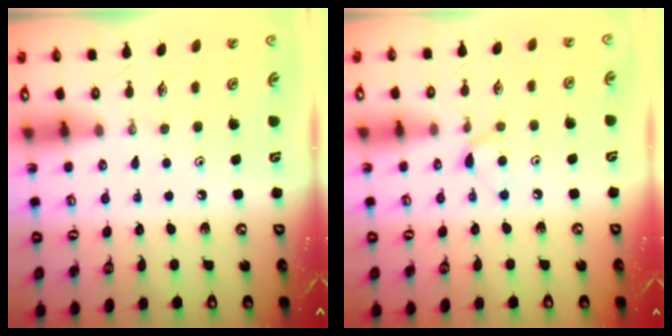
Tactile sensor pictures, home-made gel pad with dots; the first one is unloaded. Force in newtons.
{"total": 6.2, "press": 6.2, "slide": 0.8}